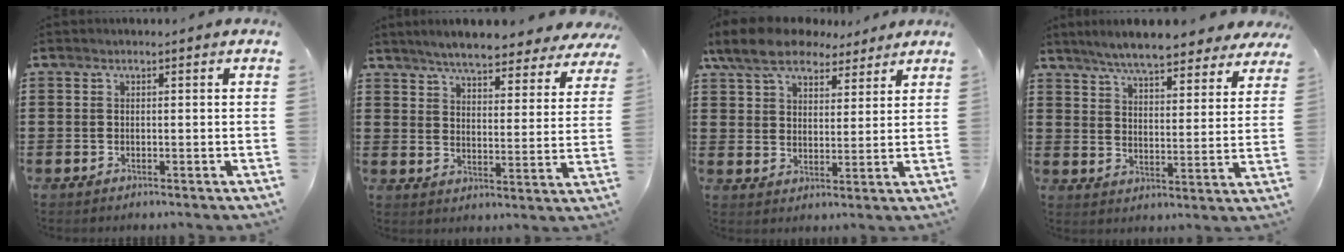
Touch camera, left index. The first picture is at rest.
{"total": 5.8, "force": [5.6, 0.2, 1.7], "torque": [-0.059, -0.030, 0.096]}
{"total": 8.9, "force": [7.2, 3.7, 3.6], "torque": [-0.090, -0.010, 0.135]}
{"total": 6.9, "force": [6.5, 0.3, 2.4], "torque": [-0.073, -0.028, 0.115]}